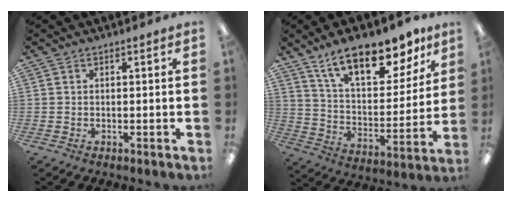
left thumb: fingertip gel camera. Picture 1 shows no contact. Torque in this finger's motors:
{"motor_torque": [0.58, 0.43, 1.44, -1.34, 0.26]}